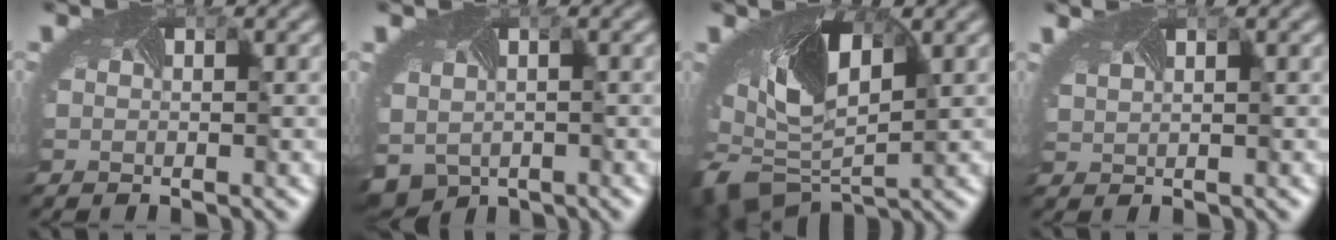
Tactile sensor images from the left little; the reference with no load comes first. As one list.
[{"total": 4.8, "force": [-1.9, 3.4, 2.7], "torque": [-0.070, -0.045, -0.009]}, {"total": 8.5, "force": [-0.8, 4.4, 7.2], "torque": [-0.155, -0.033, -0.012]}, {"total": 2.0, "force": [1.6, 0.6, 1.1], "torque": [-0.041, 0.002, 0.030]}]